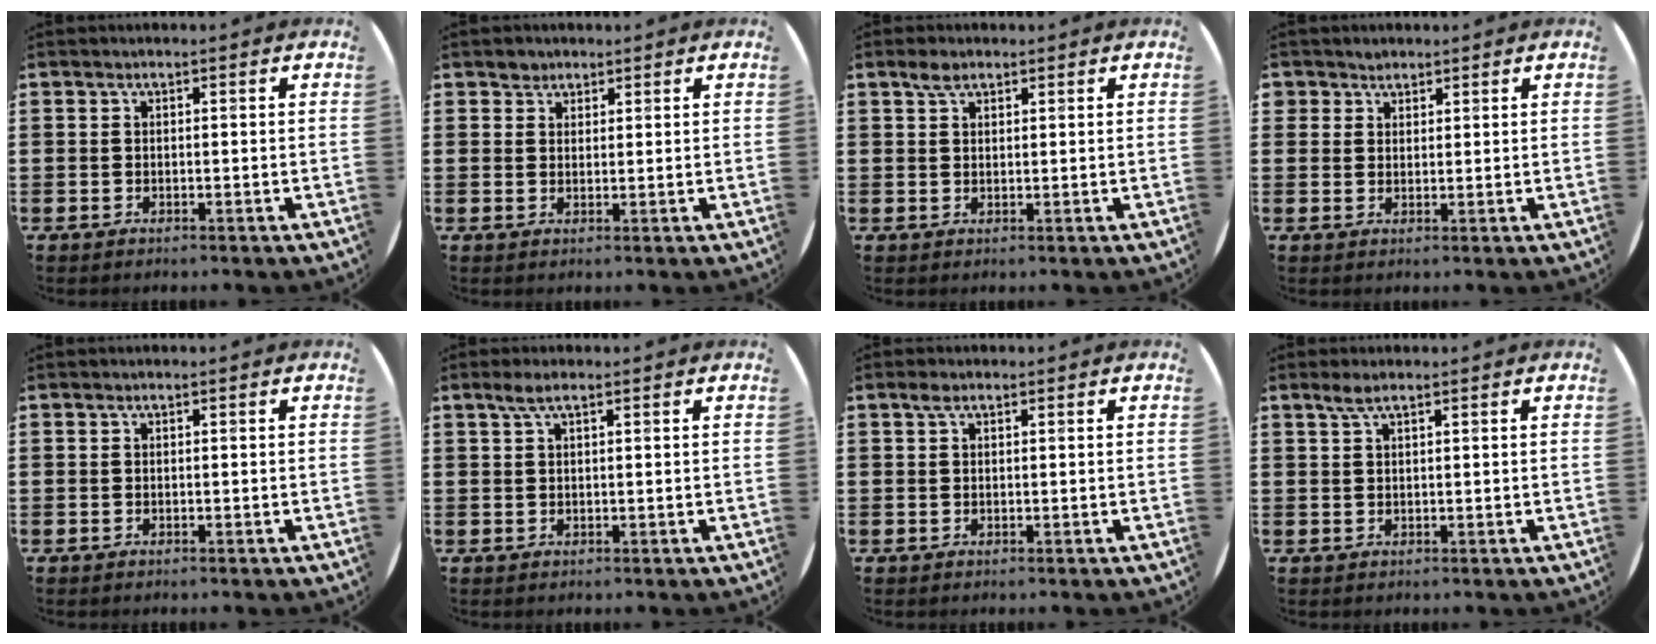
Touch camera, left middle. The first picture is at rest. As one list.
[{"total": 1.8, "force": [1.5, 0.9, -0.1], "torque": [0.006, -0.002, 0.029]}, {"total": 2.1, "force": [1.6, 1.0, 1.0], "torque": [-0.014, 0.002, 0.027]}, {"total": 1.9, "force": [1.6, 1.1, -0.1], "torque": [0.006, 0.002, 0.030]}, {"total": 0.0}, {"total": 1.9, "force": [1.1, 0.3, 1.5], "torque": [-0.030, 0.004, 0.019]}, {"total": 1.1, "force": [0.6, 0.6, 0.7], "torque": [-0.008, 0.002, 0.008]}, {"total": 1.6, "force": [1.1, 0.2, 1.2], "torque": [-0.025, 0.003, 0.020]}]